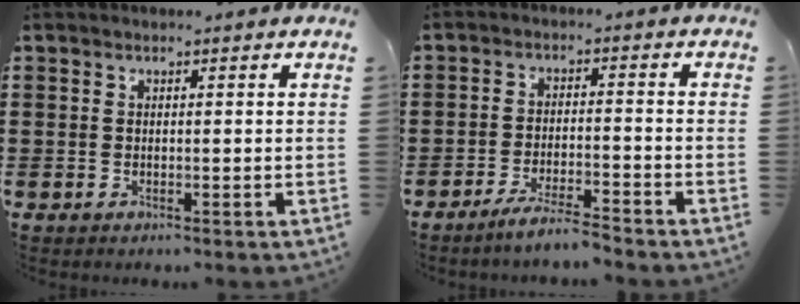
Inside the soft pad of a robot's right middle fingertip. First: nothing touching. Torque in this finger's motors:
{"motor_torque": [1.02, -0.82, 0.09, 0.11]}